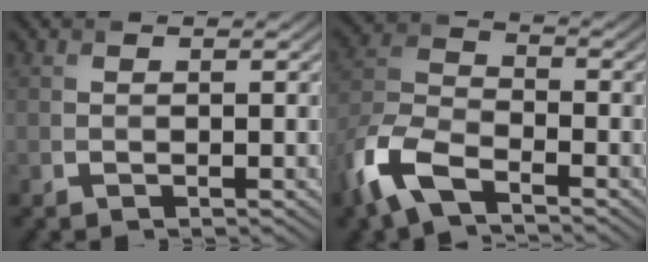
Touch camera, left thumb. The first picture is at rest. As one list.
[{"total": 9.3, "force": [-5.9, 3.9, 6.1], "torque": [-0.145, -0.013, -0.138]}]